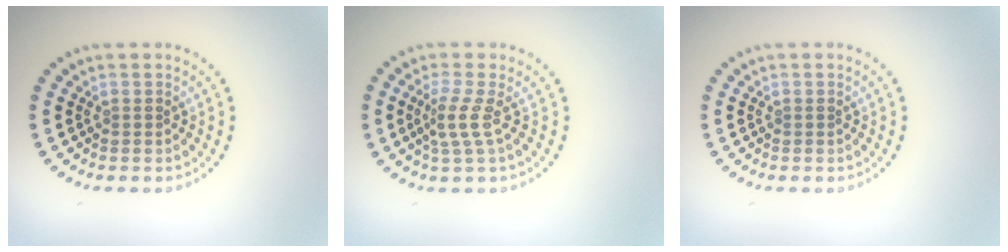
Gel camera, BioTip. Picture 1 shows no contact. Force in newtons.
{"total": 2.3, "press": 1.5, "slide": 1.7}
{"total": 0.0}